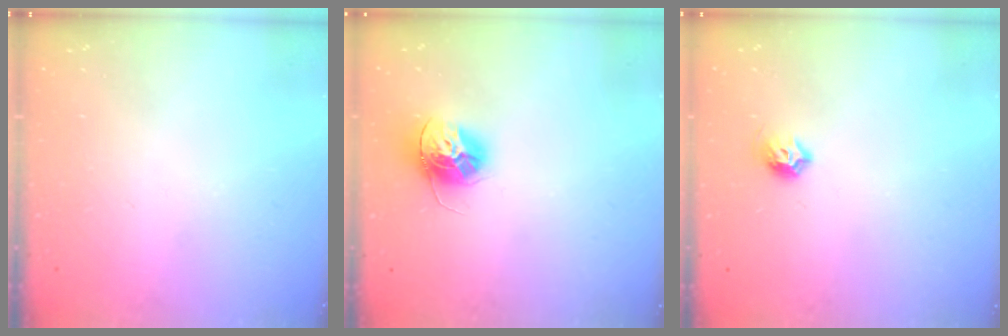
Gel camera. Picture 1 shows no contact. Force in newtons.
{"total": 12.8, "press": 12.7, "slide": 1.3}
{"total": 5.7, "press": 5.6, "slide": 1.0}